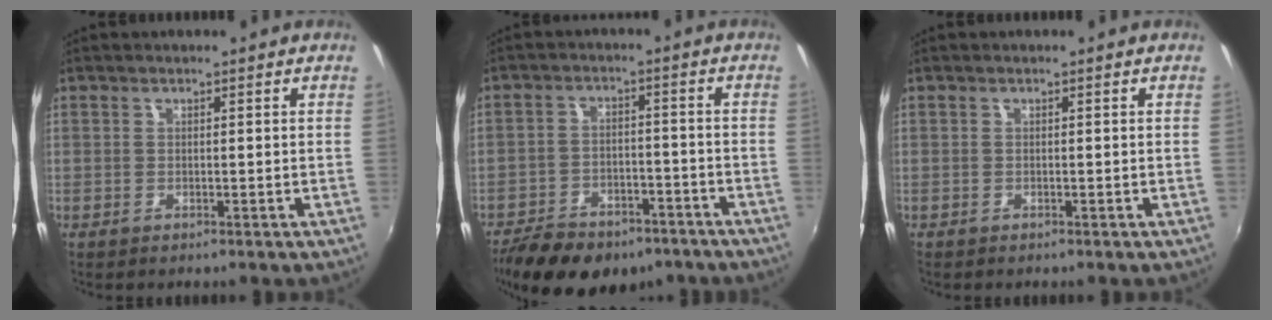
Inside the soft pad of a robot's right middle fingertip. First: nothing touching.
{"total": 17.2, "force": [-12.6, 7.6, 8.8], "torque": [-0.191, -0.021, -0.186]}
{"total": 0.0}